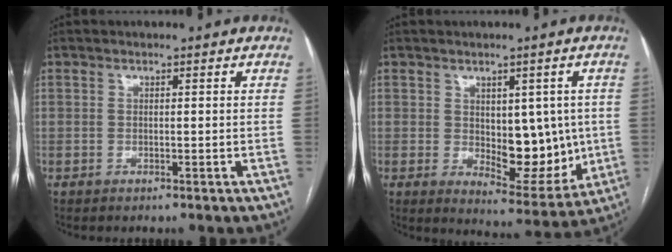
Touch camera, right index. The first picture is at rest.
{"total": 10.3, "force": [0.1, 5.4, 8.7], "torque": [-0.102, -0.004, 0.022]}